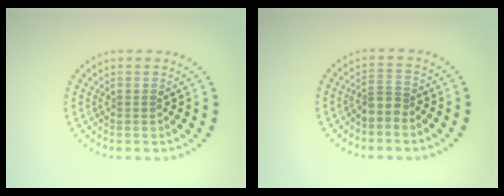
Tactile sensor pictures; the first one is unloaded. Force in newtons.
{"total": 1.9, "press": 1.5, "slide": 1.2}